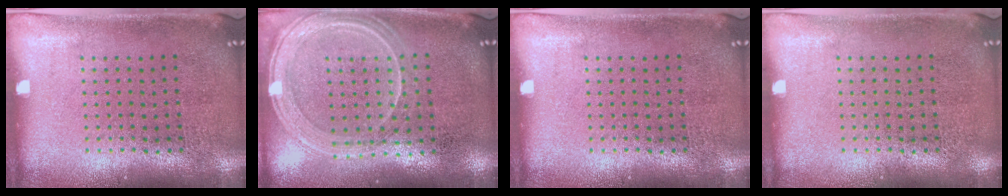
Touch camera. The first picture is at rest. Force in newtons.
{"total": 1.3, "press": 1.3, "slide": 0.1}
{"total": 0.0}
{"total": 0.0}